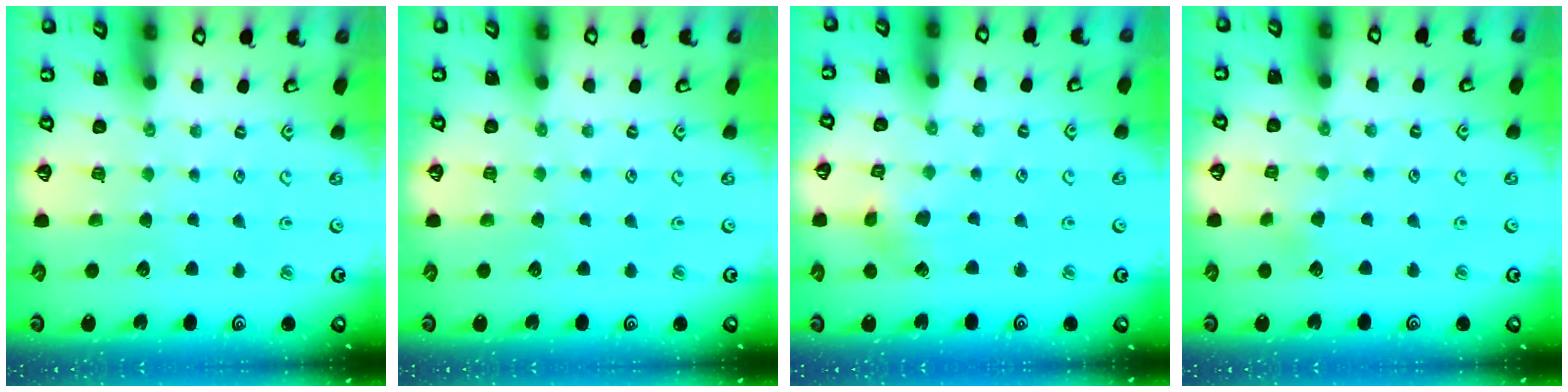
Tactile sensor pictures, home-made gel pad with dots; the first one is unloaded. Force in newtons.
{"total": 0.0}
{"total": 3.3, "press": 3.2, "slide": 0.4}
{"total": 2.4, "press": 2.4, "slide": 0.3}